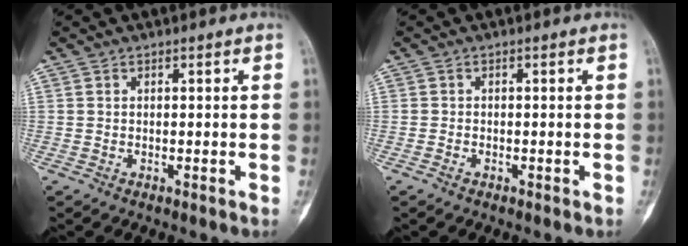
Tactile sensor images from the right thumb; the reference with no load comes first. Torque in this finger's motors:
{"motor_torque": [-0.51, -0.42, 0.00, 0.06, -0.04]}